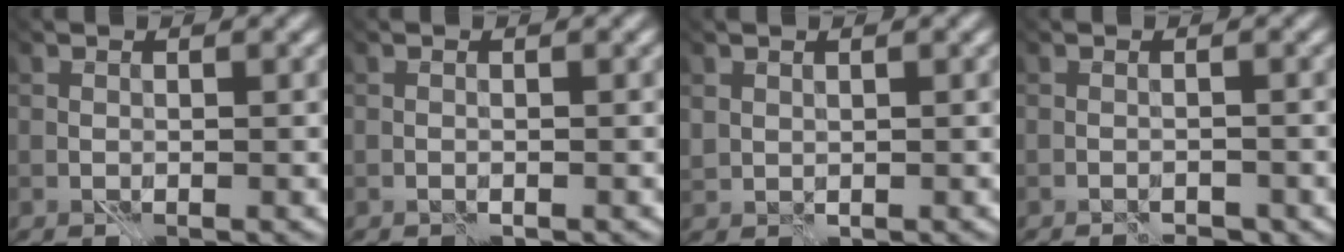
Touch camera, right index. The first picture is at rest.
{"total": 0.6, "force": [-0.5, -0.3, -0.1], "torque": [0.005, -0.003, -0.007]}
{"total": 1.2, "force": [0.9, 0.7, -0.1], "torque": [-0.021, 0.003, 0.029]}
{"total": 1.9, "force": [-1.9, -0.1, 0.1], "torque": [0.010, 0.004, -0.021]}